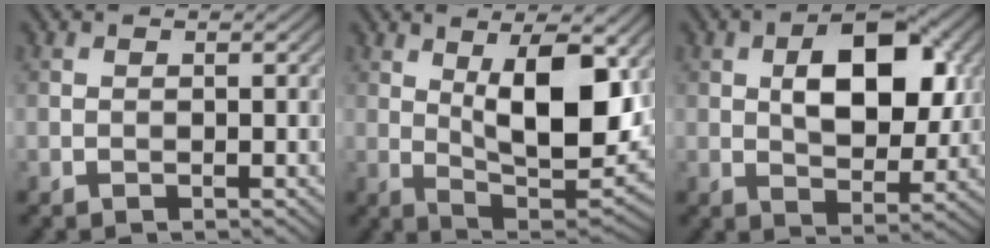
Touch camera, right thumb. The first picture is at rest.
{"total": 13.2, "force": [3.6, 5.3, 11.5], "torque": [-0.187, -0.008, 0.059]}
{"total": 9.8, "force": [2.1, 5.4, 7.9], "torque": [-0.122, 0.007, 0.032]}